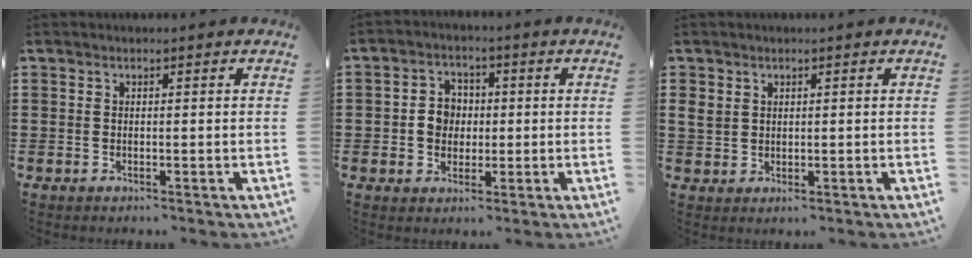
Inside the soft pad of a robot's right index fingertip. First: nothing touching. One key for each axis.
{"total": 4.6, "fx": -0.1, "fy": 3.9, "fz": 2.4, "tx": -0.058, "ty": 0.012, "tz": -0.006}
{"total": 2.0, "fx": 1.1, "fy": 1.5, "fz": 0.8, "tx": -0.021, "ty": 0.007, "tz": 0.020}